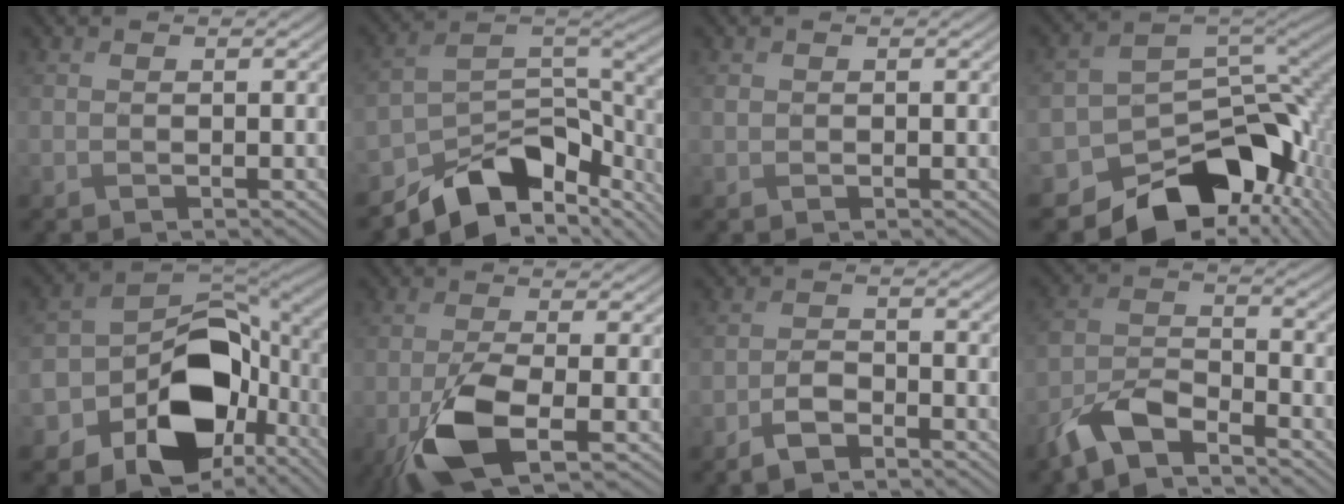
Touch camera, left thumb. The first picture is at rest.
{"total": 11.7, "force": [-8.1, 5.7, 6.3], "torque": [-0.102, -0.006, -0.154]}
{"total": 0.7, "force": [0.2, 0.6, 0.3], "torque": [-0.008, -0.002, 0.005]}
{"total": 13.1, "force": [-7.7, 8.2, 6.7], "torque": [-0.105, -0.024, -0.133]}
{"total": 16.0, "force": [-6.2, 11.0, 9.8], "torque": [-0.182, -0.034, -0.108]}
{"total": 7.6, "force": [-2.8, 2.4, 6.6], "torque": [-0.139, -0.008, -0.062]}
{"total": 3.2, "force": [-2.4, 1.2, 1.7], "torque": [-0.033, 0.000, -0.053]}
{"total": 7.7, "force": [-5.8, 2.7, 4.2], "torque": [-0.089, -0.003, -0.130]}